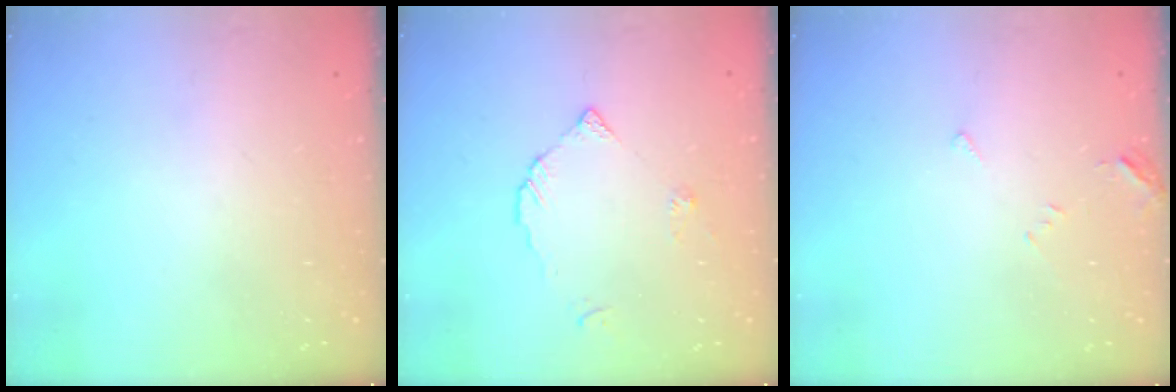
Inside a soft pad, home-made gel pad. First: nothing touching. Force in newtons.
{"total": 3.1, "press": 3.1, "slide": 0.3}
{"total": 5.1, "press": 5.1, "slide": 0.5}